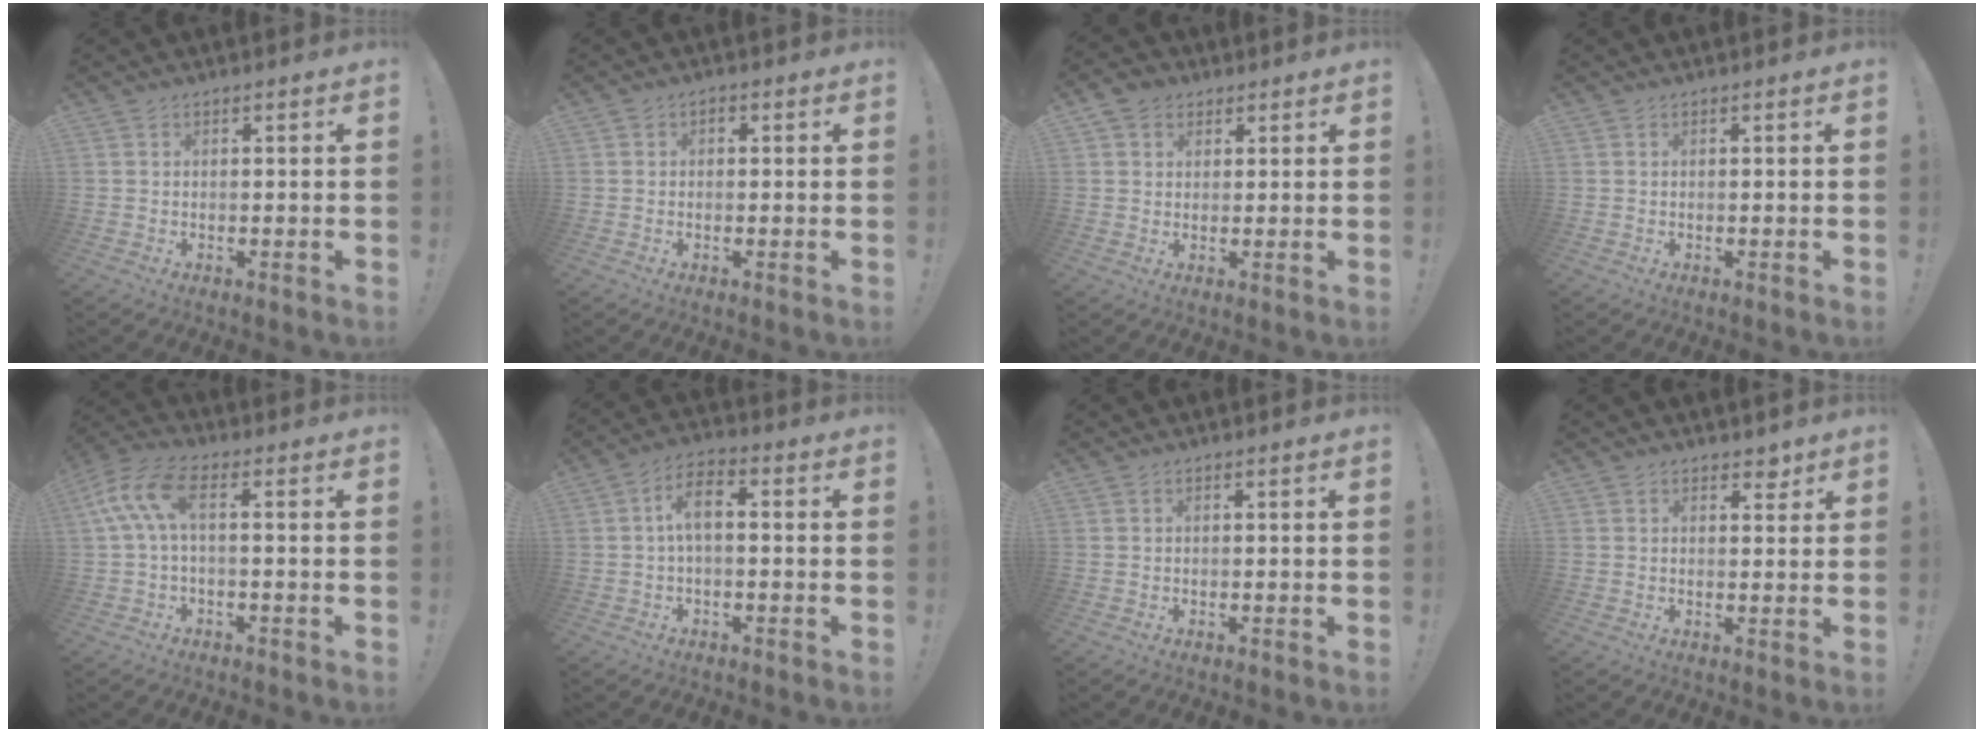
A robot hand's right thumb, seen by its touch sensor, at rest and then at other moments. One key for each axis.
{"total": 1.6, "fx": -0.7, "fy": 1.3, "fz": 0.6, "tx": -0.010, "ty": 0.008, "tz": -0.013}
{"total": 4.5, "fx": 2.2, "fy": 3.6, "fz": 1.5, "tx": -0.022, "ty": -0.003, "tz": 0.043}
{"total": 0.0}
{"total": 9.7, "fx": 1.7, "fy": 3.7, "fz": 8.9, "tx": -0.186, "ty": -0.007, "tz": 0.030}
{"total": 6.6, "fx": 0.1, "fy": 2.9, "fz": 5.9, "tx": -0.120, "ty": 0.010, "tz": 0.004}
{"total": 0.0}
{"total": 3.1, "fx": 2.2, "fy": 1.8, "fz": 1.2, "tx": 0.009, "ty": -0.016, "tz": 0.034}